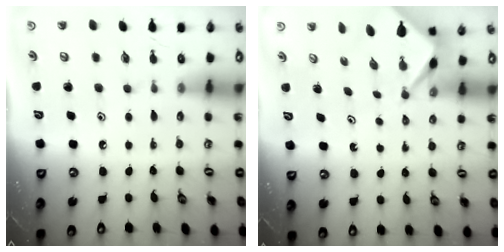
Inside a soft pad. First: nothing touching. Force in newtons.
{"total": 2.5, "press": 2.5, "slide": 0.1}